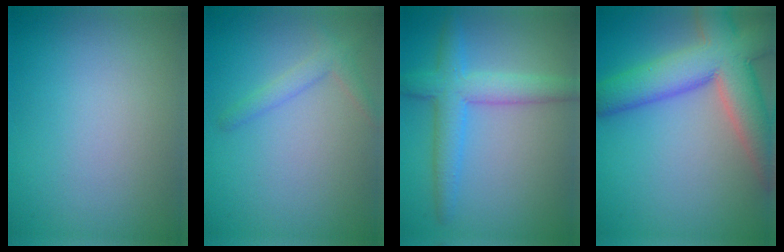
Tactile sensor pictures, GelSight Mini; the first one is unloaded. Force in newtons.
{"total": 1.8, "press": 1.7, "slide": 0.1}
{"total": 4.8, "press": 4.8, "slide": 0.1}
{"total": 9.8, "press": 9.7, "slide": 0.6}